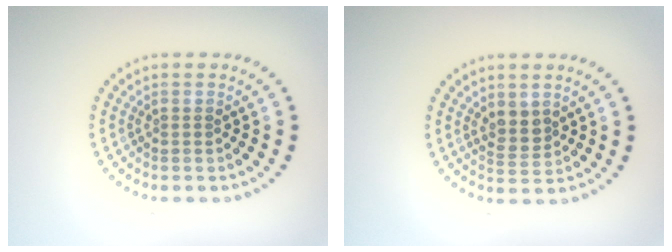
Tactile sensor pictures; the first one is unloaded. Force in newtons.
{"total": 2.0, "press": 1.8, "slide": 0.9}